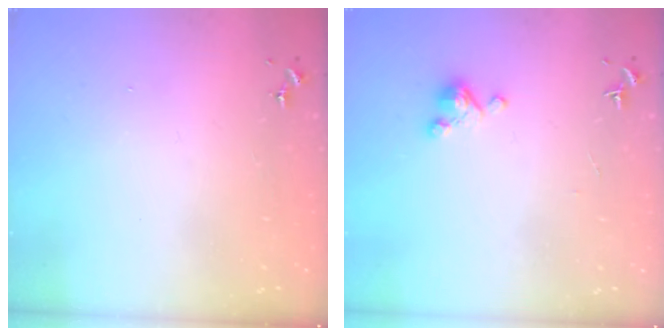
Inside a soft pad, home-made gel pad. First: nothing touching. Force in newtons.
{"total": 4.7, "press": 4.6, "slide": 0.3}